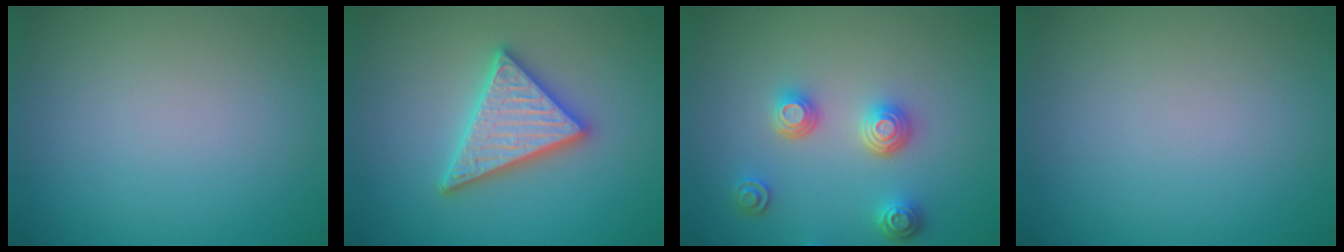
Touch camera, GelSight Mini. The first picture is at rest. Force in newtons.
{"total": 4.9, "press": 4.9, "slide": 0.7}
{"total": 3.5, "press": 3.1, "slide": 1.8}
{"total": 0.0}